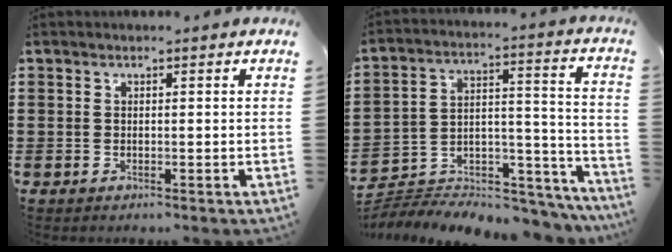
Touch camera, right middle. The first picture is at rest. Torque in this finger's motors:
{"motor_torque": [0.82, 0.08, 0.24, 0.13]}